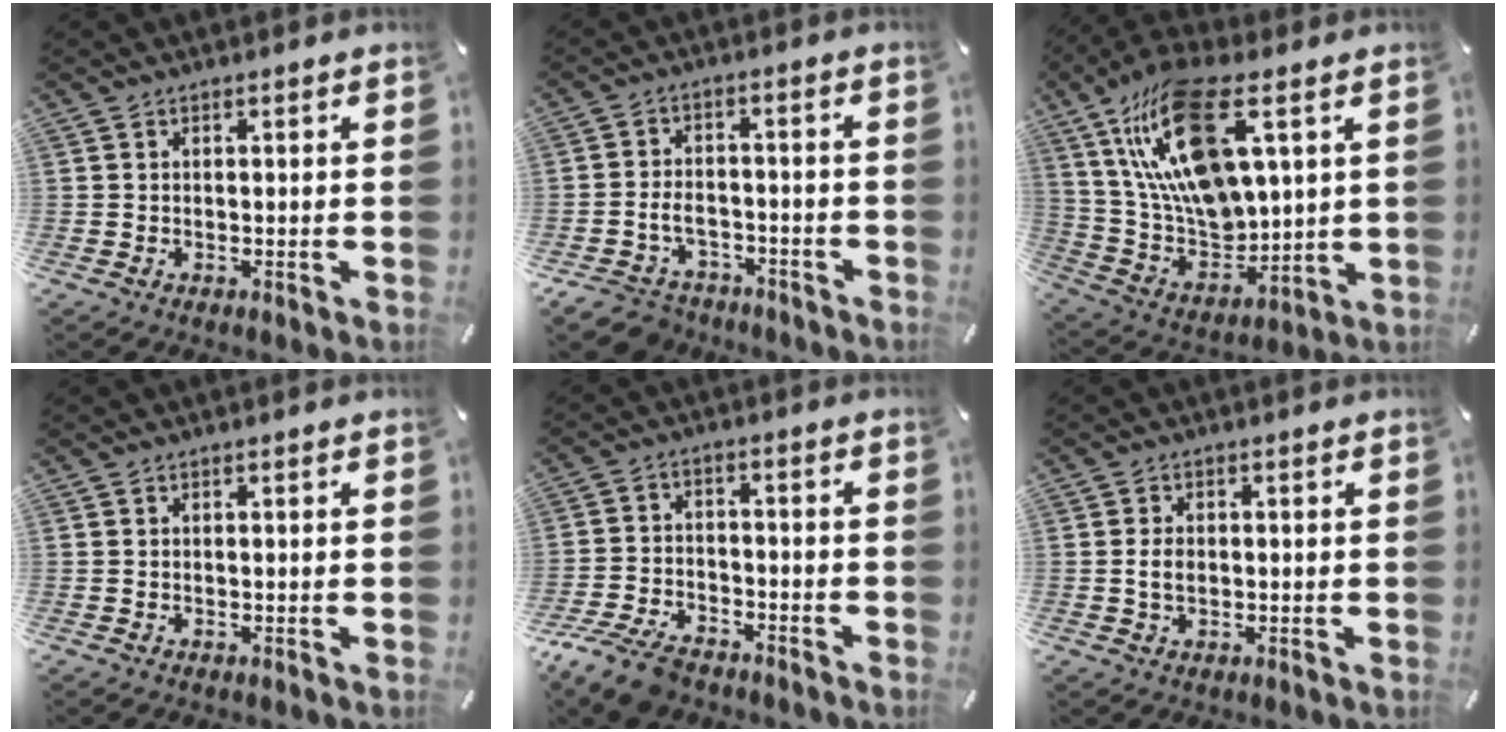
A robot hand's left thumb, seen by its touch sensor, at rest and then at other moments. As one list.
[{"total": 6.8, "force": [-3.3, 4.9, 3.2], "torque": [-0.079, 0.011, -0.065]}, {"total": 21.5, "force": [10.0, 10.6, 15.9], "torque": [-0.339, -0.045, 0.168]}, {"total": 0.0}, {"total": 9.2, "force": [-7.1, 4.2, 4.0], "torque": [-0.078, 0.034, -0.134]}, {"total": 3.2, "force": [-0.2, 2.1, 2.3], "torque": [-0.052, 0.002, -0.006]}]